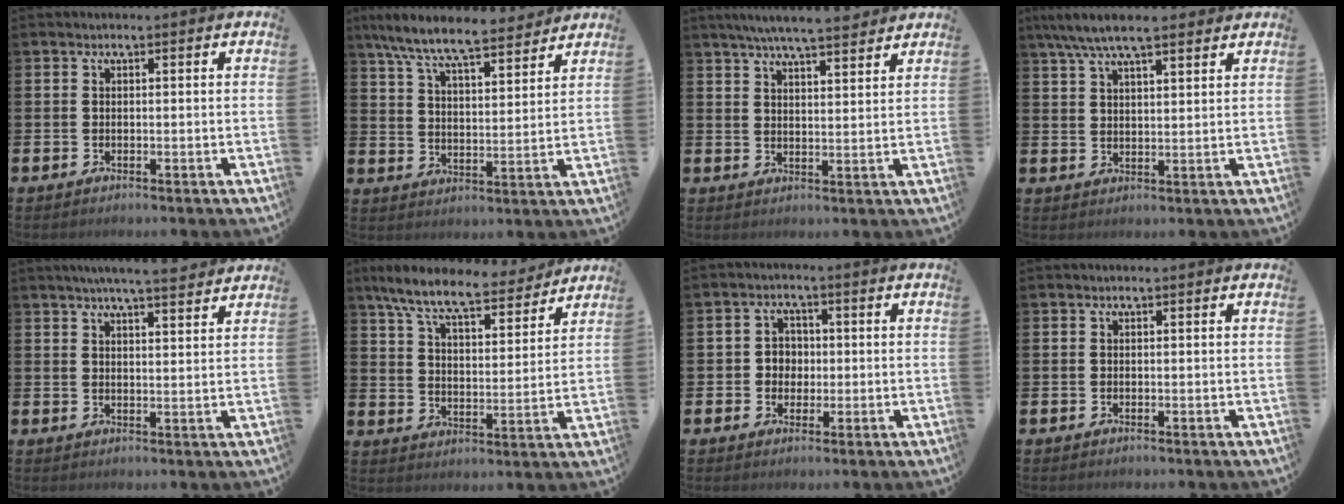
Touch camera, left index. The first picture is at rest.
{"total": 8.6, "force": [7.8, 1.4, 3.4], "torque": [-0.097, -0.040, 0.138]}
{"total": 6.2, "force": [5.9, 0.2, 1.9], "torque": [-0.051, -0.023, 0.106]}
{"total": 7.3, "force": [6.3, 1.5, 3.4], "torque": [-0.077, -0.015, 0.115]}
{"total": 5.5, "force": [5.2, -0.1, 1.7], "torque": [-0.035, -0.021, 0.093]}
{"total": 9.4, "force": [8.3, 1.7, 4.0], "torque": [-0.104, -0.044, 0.145]}
{"total": 2.9, "force": [0.1, 2.8, 0.8], "torque": [-0.014, 0.007, -0.005]}
{"total": 0.0}